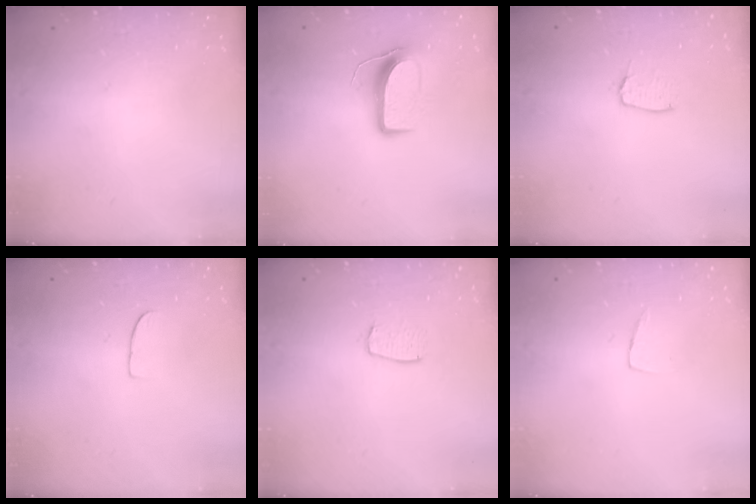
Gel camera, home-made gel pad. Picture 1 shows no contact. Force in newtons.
{"total": 9.0, "press": 9.0, "slide": 0.2}
{"total": 3.7, "press": 3.7, "slide": 0.3}
{"total": 5.0, "press": 4.9, "slide": 0.5}
{"total": 6.1, "press": 6.1, "slide": 0.3}
{"total": 3.7, "press": 3.7, "slide": 0.2}